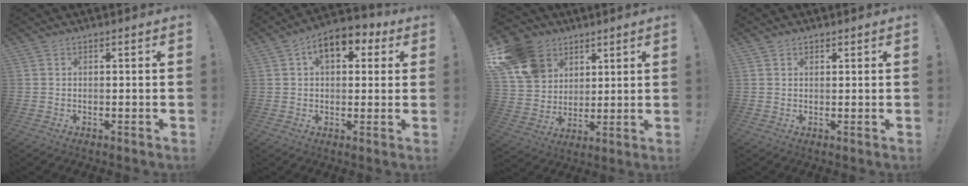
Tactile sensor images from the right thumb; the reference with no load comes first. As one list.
[{"total": 9.0, "force": [3.9, 5.2, 6.2], "torque": [-0.081, -0.011, 0.066]}, {"total": 16.0, "force": [7.3, 12.7, 6.3], "torque": [-0.111, -0.029, 0.153]}, {"total": 1.0, "force": [0.9, 0.6, 0.1], "torque": [0.006, -0.004, 0.016]}]